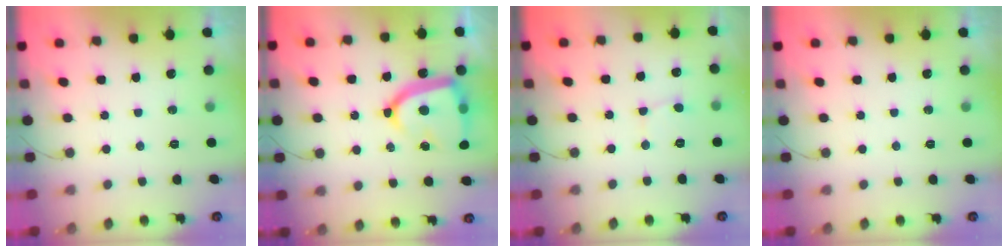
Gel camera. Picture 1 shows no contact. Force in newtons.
{"total": 18.1, "press": 18.0, "slide": 1.8}
{"total": 2.1, "press": 2.1, "slide": 0.2}
{"total": 0.0}